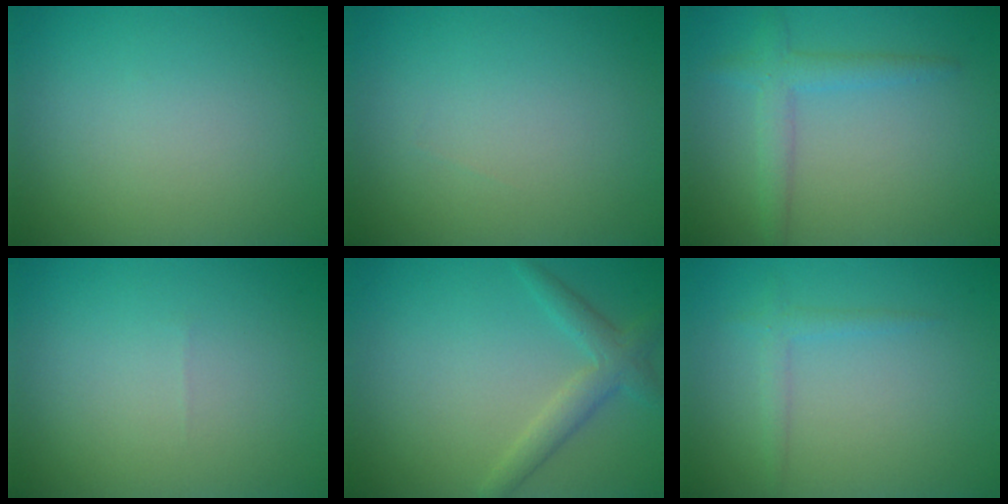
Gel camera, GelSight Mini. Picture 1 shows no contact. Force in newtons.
{"total": 0.0}
{"total": 2.7, "press": 2.7, "slide": 0.0}
{"total": 0.0}
{"total": 2.8, "press": 2.8, "slide": 0.1}
{"total": 1.4, "press": 1.4, "slide": 0.0}